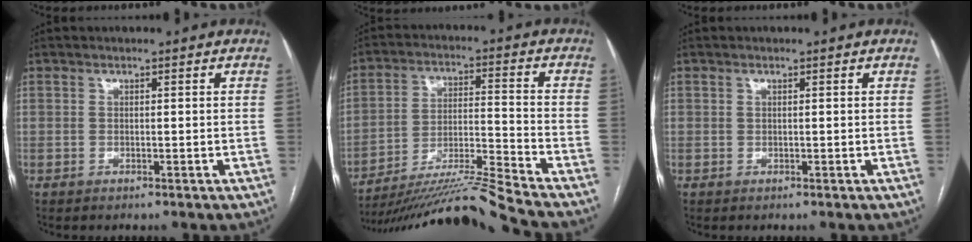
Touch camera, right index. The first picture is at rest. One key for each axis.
{"total": 16.0, "fx": -14.6, "fy": -3.9, "fz": 5.2, "tx": -0.079, "ty": 0.001, "tz": -0.250}
{"total": 0.0}